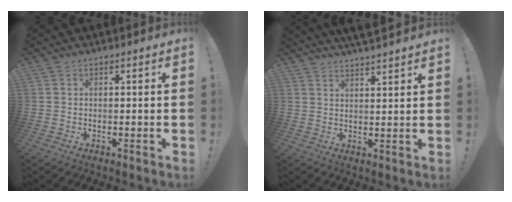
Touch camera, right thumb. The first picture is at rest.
{"total": 4.1, "force": [4.0, 0.2, 1.2], "torque": [-0.017, -0.026, 0.071]}